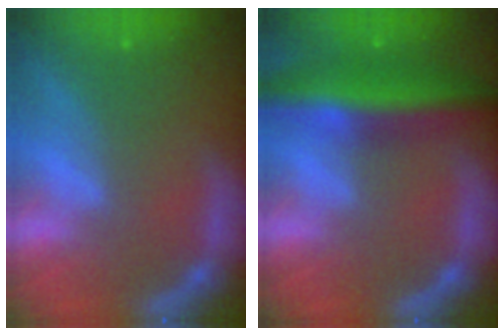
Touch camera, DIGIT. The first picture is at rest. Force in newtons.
{"total": 8.0}